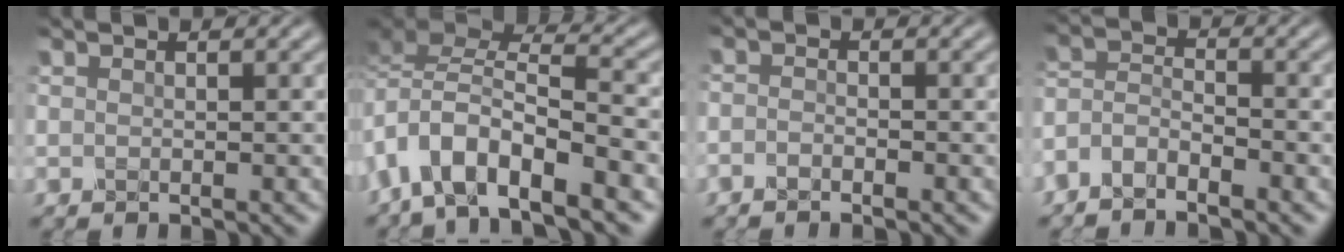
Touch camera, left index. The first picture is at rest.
{"total": 9.0, "force": [-5.2, 4.1, 6.1], "torque": [-0.113, 0.001, -0.102]}
{"total": 1.2, "force": [-1.0, 0.4, 0.6], "torque": [-0.013, 0.000, -0.023]}
{"total": 3.2, "force": [-2.7, 1.1, 1.4], "torque": [-0.030, 0.002, -0.066]}